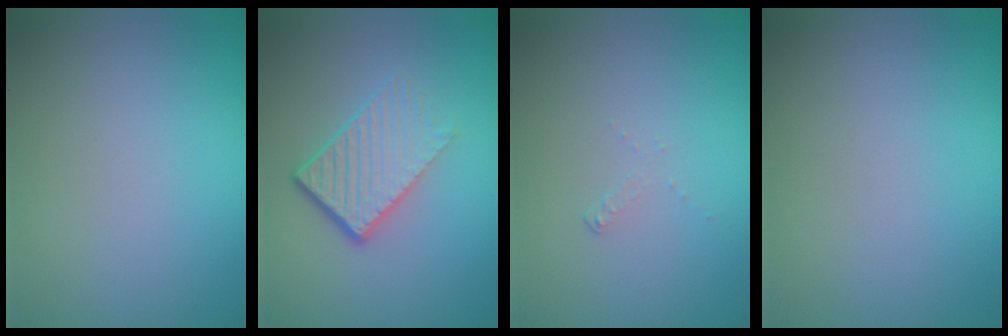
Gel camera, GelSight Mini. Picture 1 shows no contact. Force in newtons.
{"total": 4.7, "press": 2.8, "slide": 3.8}
{"total": 0.6, "press": 0.2, "slide": 0.6}
{"total": 0.0}